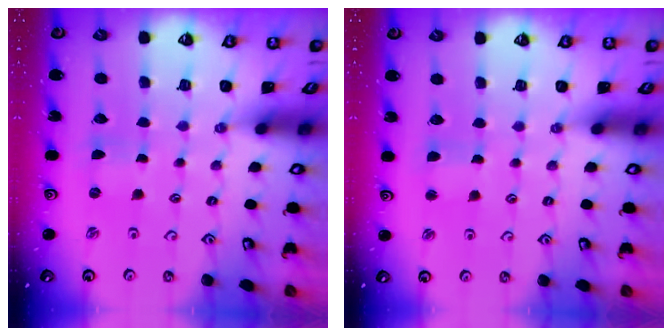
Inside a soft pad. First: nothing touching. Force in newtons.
{"total": 2.8, "press": 2.8, "slide": 0.2}